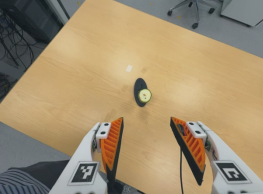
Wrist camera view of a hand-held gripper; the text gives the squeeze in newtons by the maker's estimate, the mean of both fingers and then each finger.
{"total": 0.0}